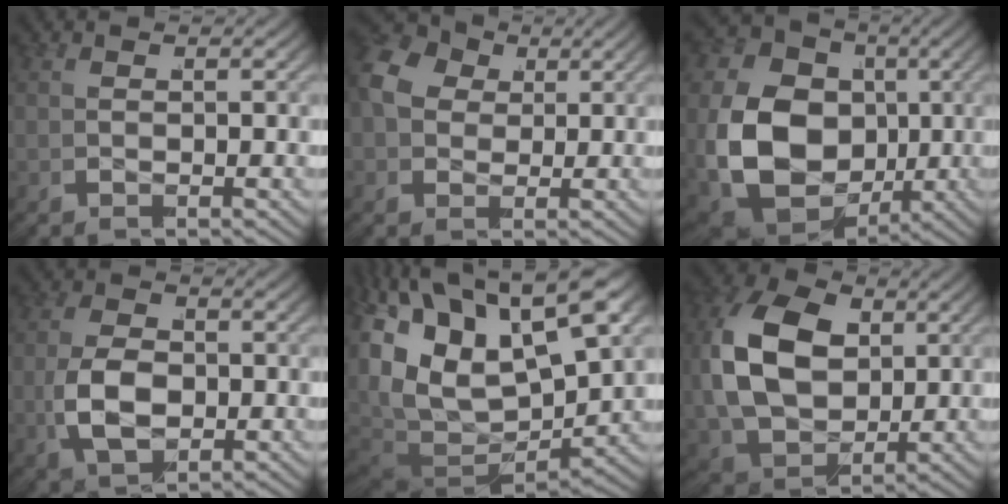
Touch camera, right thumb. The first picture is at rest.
{"total": 9.9, "force": [2.7, 8.1, 5.1], "torque": [-0.110, 0.009, 0.029]}
{"total": 22.9, "force": [-0.4, 17.9, 14.3], "torque": [-0.309, -0.040, -0.003]}
{"total": 6.8, "force": [-1.4, 4.7, 4.7], "torque": [-0.122, -0.022, -0.014]}
{"total": 13.6, "force": [-0.8, 8.9, 10.3], "torque": [-0.220, -0.041, 0.001]}
{"total": 14.8, "force": [0.7, 11.0, 9.9], "torque": [-0.261, -0.044, 0.025]}